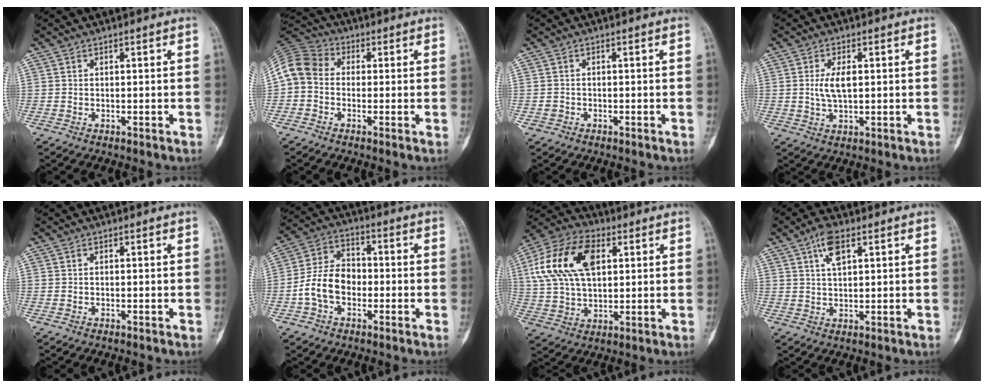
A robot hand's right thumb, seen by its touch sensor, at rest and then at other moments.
{"total": 8.4, "force": [-0.4, 6.9, 4.8], "torque": [-0.086, 0.027, -0.025]}
{"total": 0.9, "force": [-0.4, 0.8, 0.0], "torque": [-0.002, 0.004, -0.008]}
{"total": 4.6, "force": [0.6, 2.1, 4.0], "torque": [-0.076, -0.001, 0.014]}
{"total": 0.0}
{"total": 9.8, "force": [-2.3, 6.9, 6.5], "torque": [-0.110, 0.036, -0.053]}
{"total": 17.1, "force": [4.8, 10.2, 12.9], "torque": [-0.240, 0.011, 0.085]}
{"total": 5.1, "force": [2.5, 2.0, 3.9], "torque": [-0.070, -0.003, 0.047]}